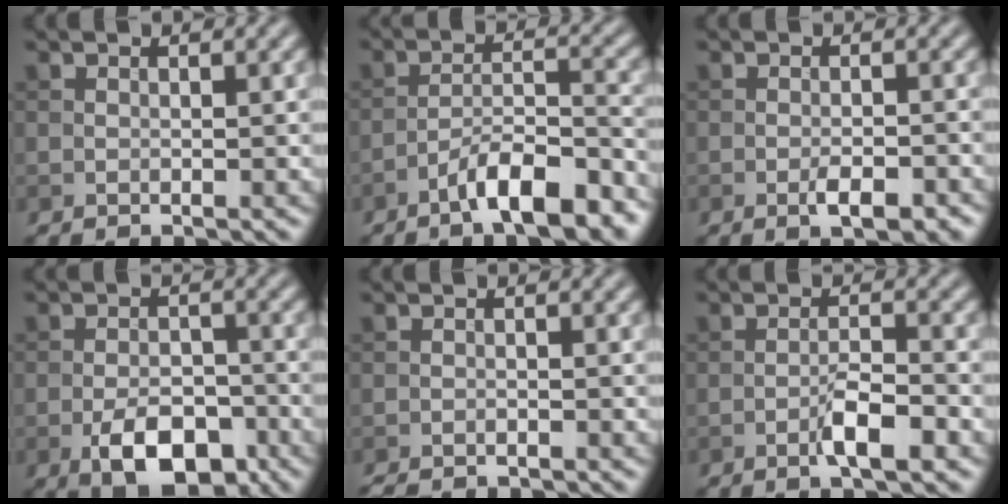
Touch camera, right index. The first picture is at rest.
{"total": 7.7, "force": [-5.3, 1.8, 5.2], "torque": [-0.083, 0.008, -0.088]}
{"total": 2.9, "force": [-1.5, 0.9, 2.4], "torque": [-0.041, -0.002, -0.024]}
{"total": 6.3, "force": [-3.1, 3.3, 4.4], "torque": [-0.069, -0.005, -0.057]}
{"total": 1.3, "force": [-1.3, 0.1, 0.4], "torque": [-0.007, -0.004, -0.024]}
{"total": 3.3, "force": [-1.7, 0.7, 2.8], "torque": [-0.051, 0.006, -0.034]}